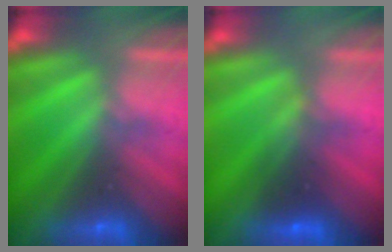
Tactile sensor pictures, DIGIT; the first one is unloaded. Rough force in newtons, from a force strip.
{"total": 2.8}